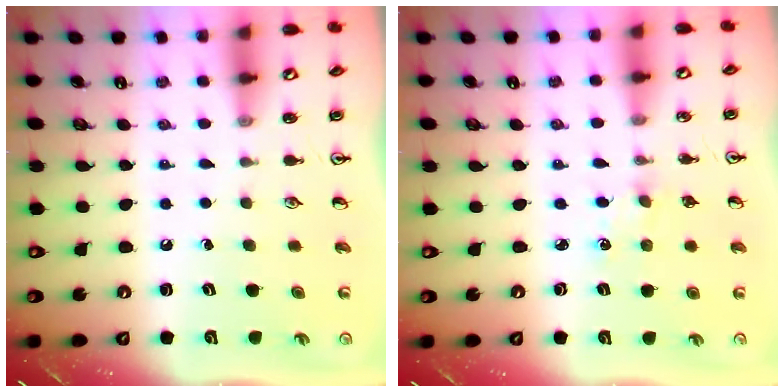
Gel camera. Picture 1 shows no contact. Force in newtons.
{"total": 2.1, "press": 2.1, "slide": 0.3}